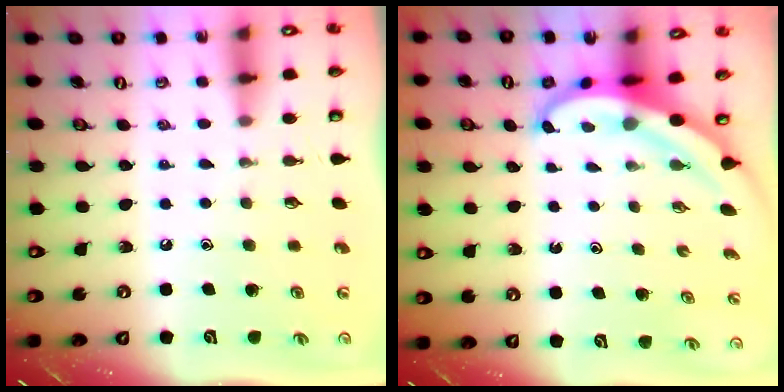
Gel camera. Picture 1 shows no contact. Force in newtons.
{"total": 4.5, "press": 4.5, "slide": 0.7}